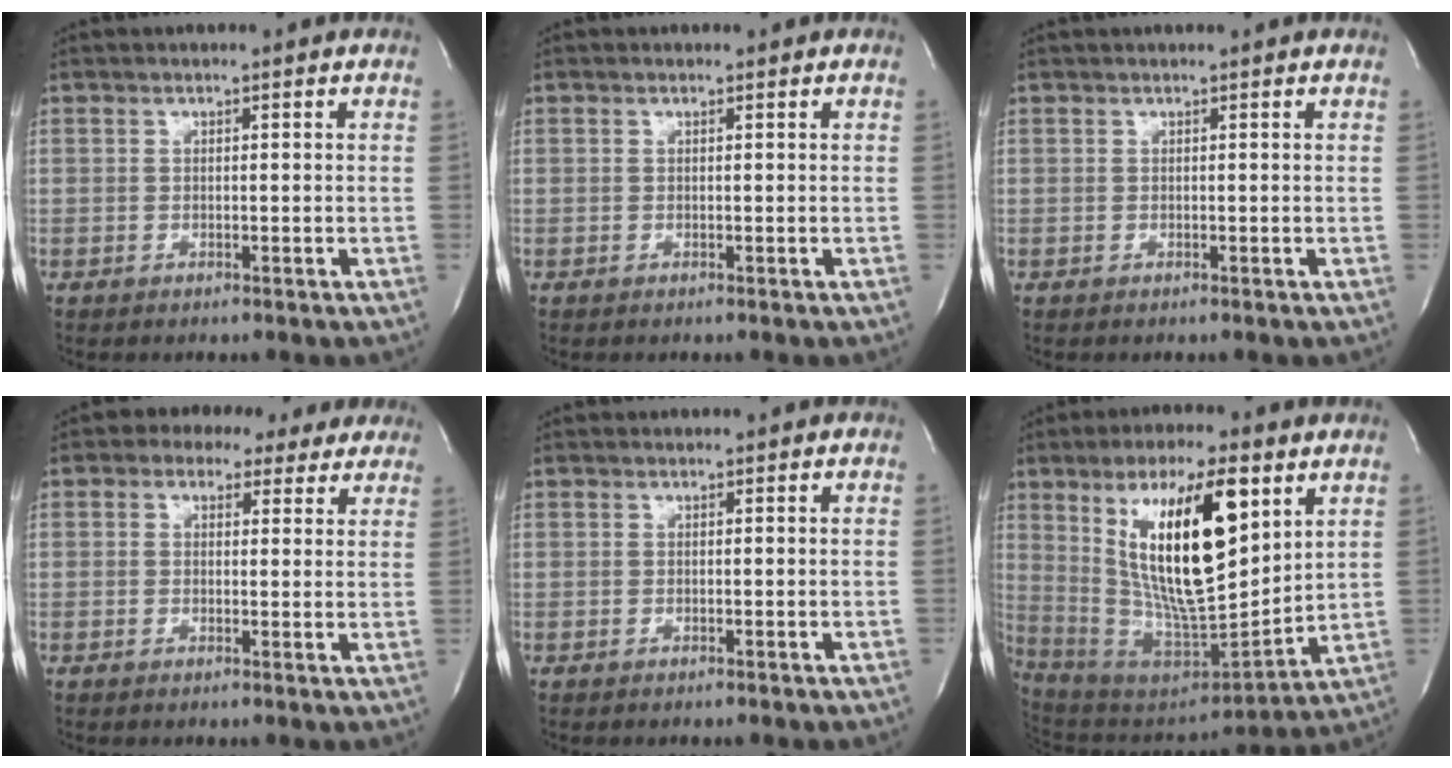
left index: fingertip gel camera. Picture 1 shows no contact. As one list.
[{"total": 0.0}, {"total": 0.7, "force": [0.6, -0.2, 0.4], "torque": [-0.009, 0.006, 0.017]}, {"total": 9.0, "force": [6.5, 5.3, 3.5], "torque": [-0.032, 0.034, 0.069]}, {"total": 0.0}, {"total": 21.4, "force": [8.2, 5.3, 19.0], "torque": [-0.344, -0.011, 0.147]}]